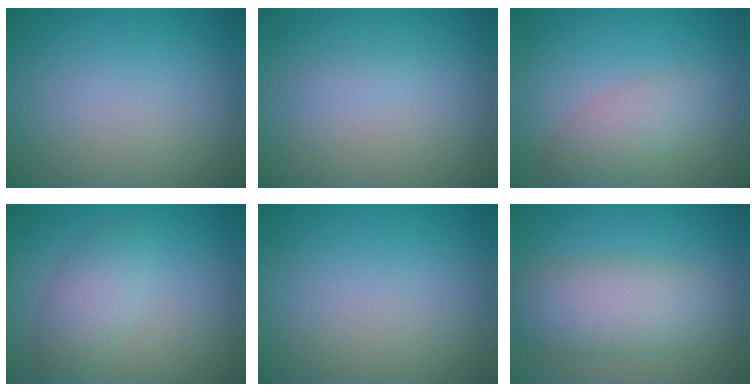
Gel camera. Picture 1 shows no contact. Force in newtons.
{"total": 0.6, "press": 0.6, "slide": 0.0}
{"total": 3.0, "press": 3.0, "slide": 0.1}
{"total": 2.9, "press": 2.9, "slide": 0.0}
{"total": 0.0}
{"total": 5.6, "press": 5.6, "slide": 0.1}